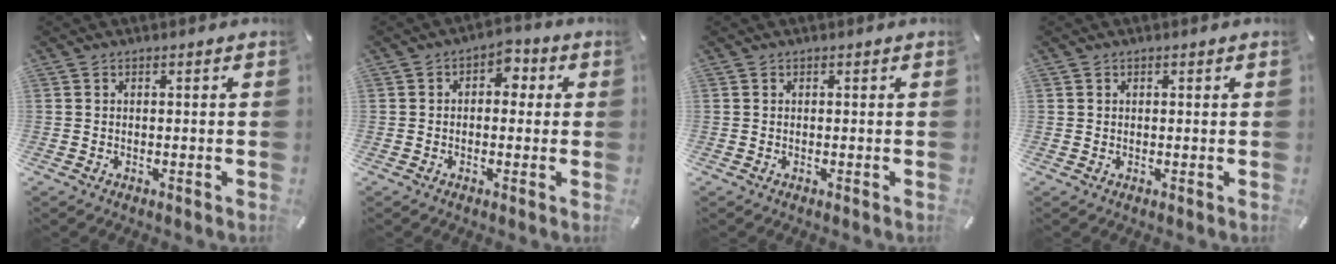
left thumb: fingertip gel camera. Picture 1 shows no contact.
{"total": 3.9, "force": [-0.5, 2.8, 2.6], "torque": [-0.027, 0.008, -0.019]}
{"total": 0.0}
{"total": 0.7, "force": [0.3, 0.6, 0.1], "torque": [0.000, 0.003, 0.006]}